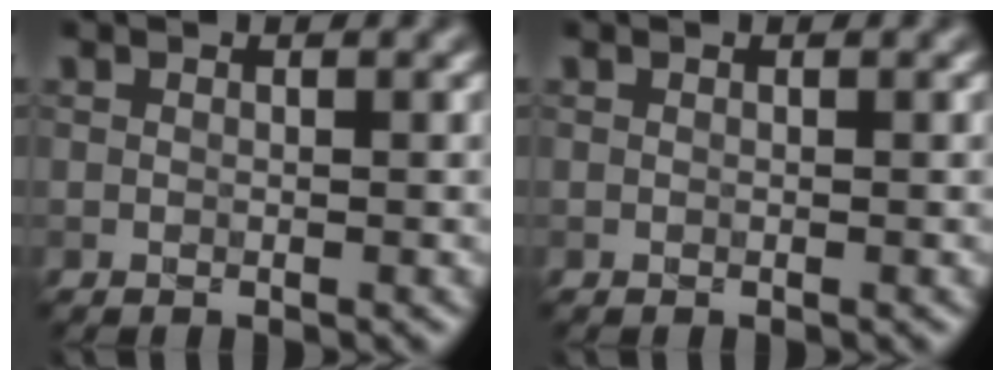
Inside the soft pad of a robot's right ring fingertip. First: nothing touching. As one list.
[{"total": 0.0}]